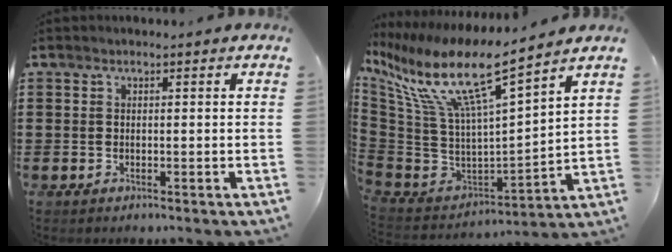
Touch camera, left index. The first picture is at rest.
{"total": 13.1, "force": [7.9, 2.2, 10.2], "torque": [-0.238, -0.059, 0.125]}